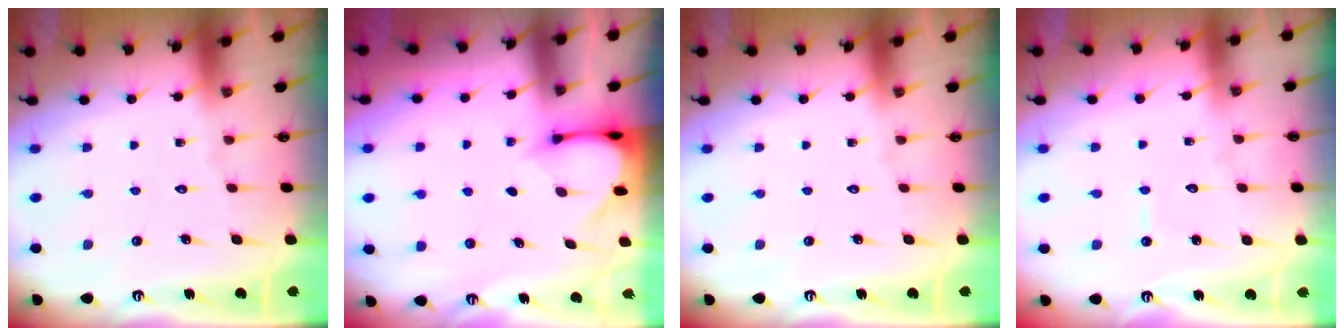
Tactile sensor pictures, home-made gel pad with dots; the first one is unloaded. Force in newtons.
{"total": 3.4, "press": 3.4, "slide": 0.3}
{"total": 0.0}
{"total": 2.8, "press": 2.8, "slide": 0.3}